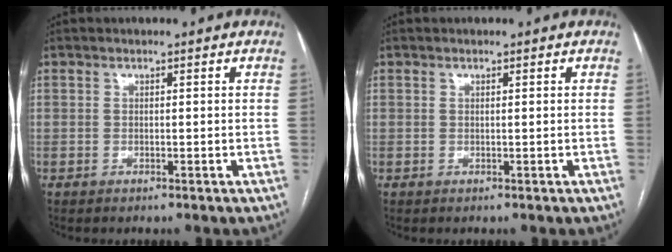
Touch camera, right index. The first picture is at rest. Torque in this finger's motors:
{"motor_torque": [-0.05, -0.02, 0.08, 0.01]}